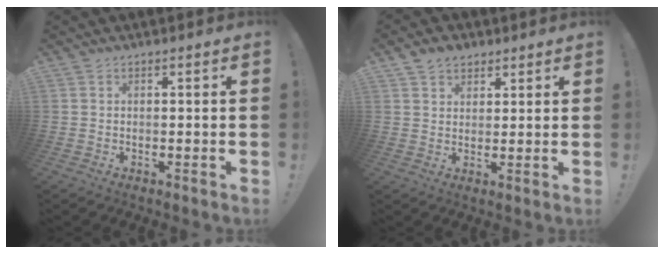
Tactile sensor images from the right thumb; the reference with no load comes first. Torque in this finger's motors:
{"motor_torque": [-0.02, 0.02, 0.00, 0.00, 0.00]}